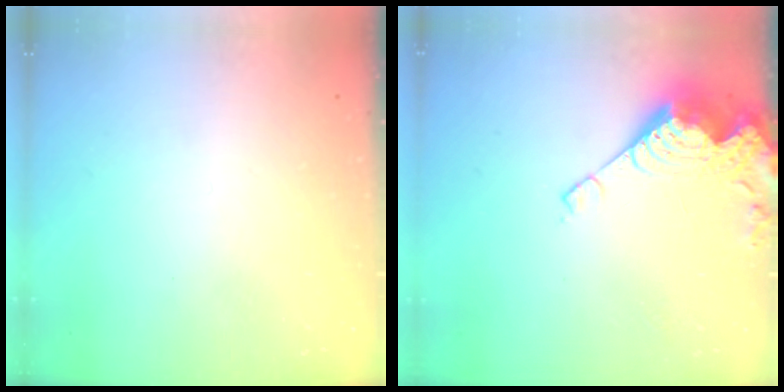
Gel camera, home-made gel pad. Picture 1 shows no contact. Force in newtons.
{"total": 12.0, "press": 11.9, "slide": 1.0}